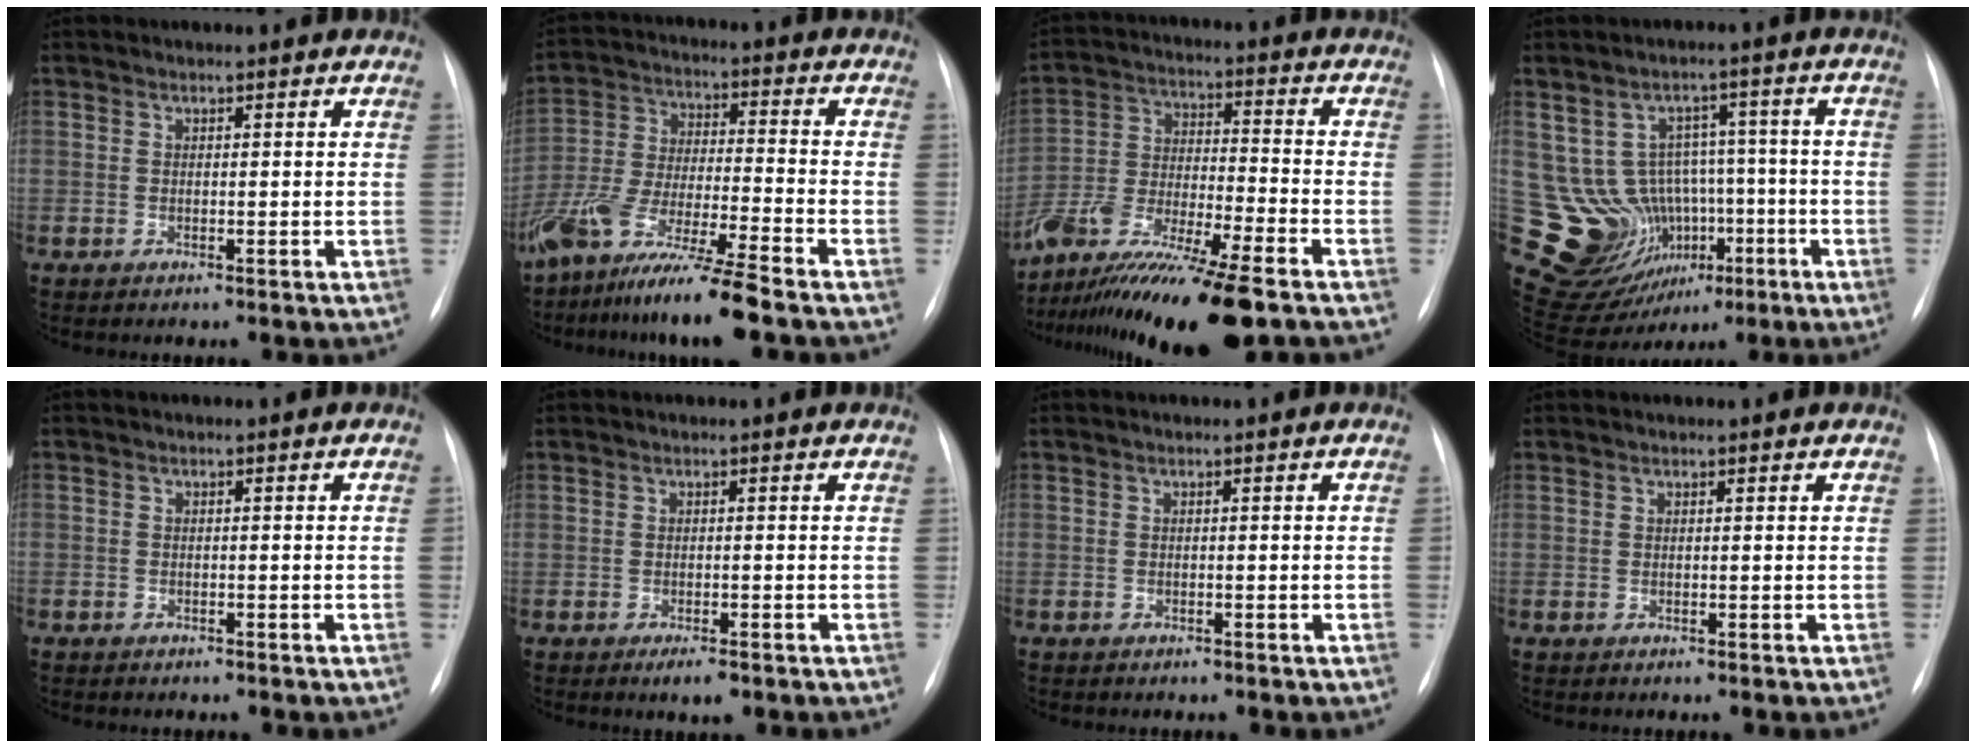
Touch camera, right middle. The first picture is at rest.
{"total": 13.4, "force": [-10.3, -0.2, 8.6], "torque": [-0.171, -0.031, -0.191]}
{"total": 18.4, "force": [-14.5, 0.4, 11.4], "torque": [-0.231, -0.032, -0.261]}
{"total": 13.2, "force": [-3.3, 11.6, 5.2], "torque": [-0.095, 0.049, -0.023]}
{"total": 0.8, "force": [-0.7, 0.3, 0.4], "torque": [-0.006, 0.003, -0.010]}
{"total": 2.4, "force": [-1.5, 0.7, 1.7], "torque": [-0.026, -0.003, -0.019]}
{"total": 0.5, "force": [-0.4, 0.1, 0.3], "torque": [-0.006, 0.006, -0.006]}
{"total": 0.0}